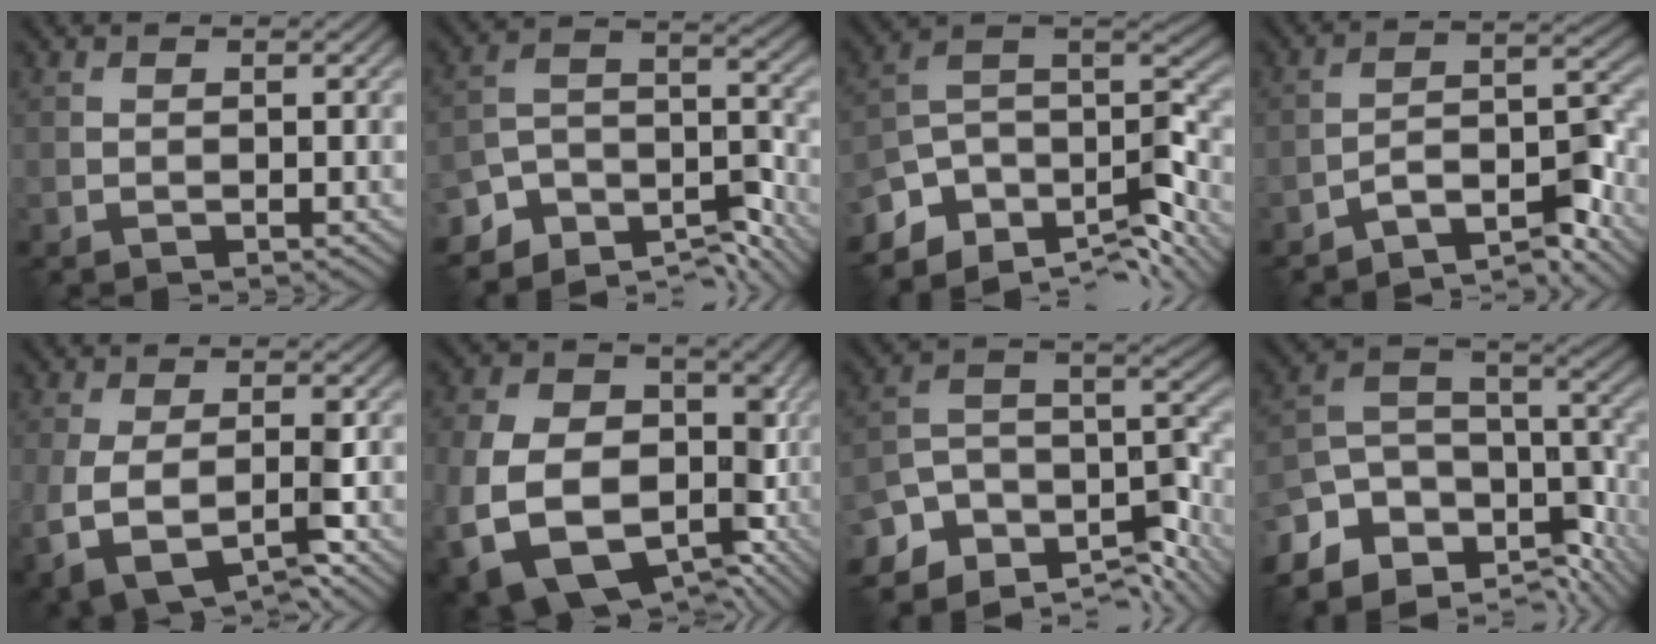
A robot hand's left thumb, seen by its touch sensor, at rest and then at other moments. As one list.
[{"total": 10.1, "force": [-8.4, 4.1, 3.7], "torque": [-0.077, -0.005, -0.152]}, {"total": 10.6, "force": [-6.4, 5.6, 6.3], "torque": [-0.135, 0.001, -0.108]}, {"total": 7.0, "force": [-5.7, 1.5, 3.9], "torque": [-0.055, 0.010, -0.106]}, {"total": 7.8, "force": [-2.8, 3.9, 6.1], "torque": [-0.138, -0.031, -0.043]}, {"total": 16.1, "force": [-4.6, 12.4, 9.1], "torque": [-0.212, -0.042, -0.067]}, {"total": 11.4, "force": [-8.2, 5.2, 6.0], "torque": [-0.137, -0.016, -0.130]}, {"total": 13.8, "force": [-7.8, 7.9, 8.2], "torque": [-0.204, -0.035, -0.106]}]